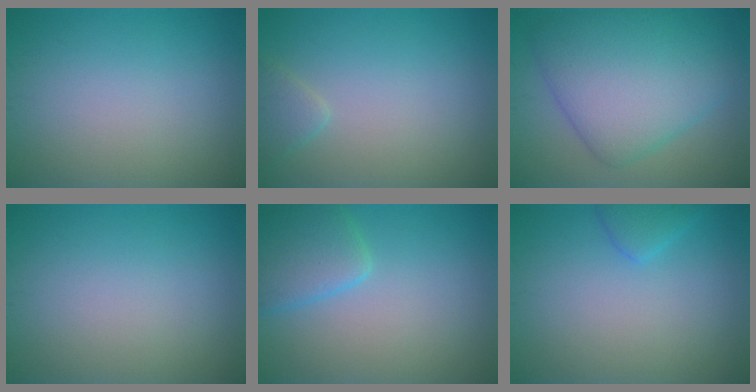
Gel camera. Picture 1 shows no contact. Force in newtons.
{"total": 1.4, "press": 1.4, "slide": 0.1}
{"total": 9.0, "press": 9.0, "slide": 0.1}
{"total": 0.0}
{"total": 3.8, "press": 3.8, "slide": 0.3}
{"total": 1.7, "press": 1.7, "slide": 0.1}